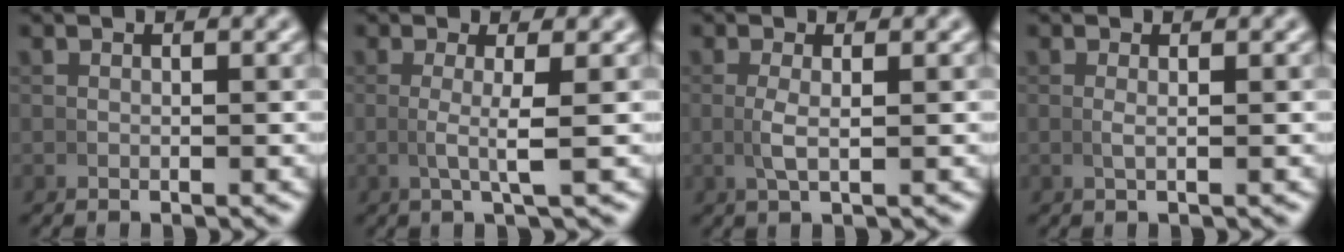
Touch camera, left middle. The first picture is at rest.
{"total": 2.4, "force": [0.5, -0.3, 2.4], "torque": [-0.047, -0.008, 0.010]}
{"total": 1.7, "force": [0.2, 0.1, 1.7], "torque": [-0.042, -0.006, 0.009]}
{"total": 0.7, "force": [0.1, -0.1, 0.7], "torque": [-0.021, -0.005, 0.005]}